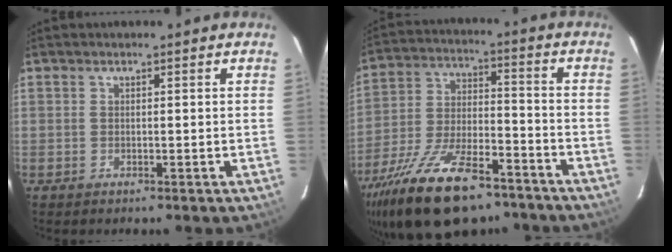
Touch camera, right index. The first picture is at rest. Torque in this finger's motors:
{"motor_torque": [1.61, -0.53, 1.05, 0.21]}